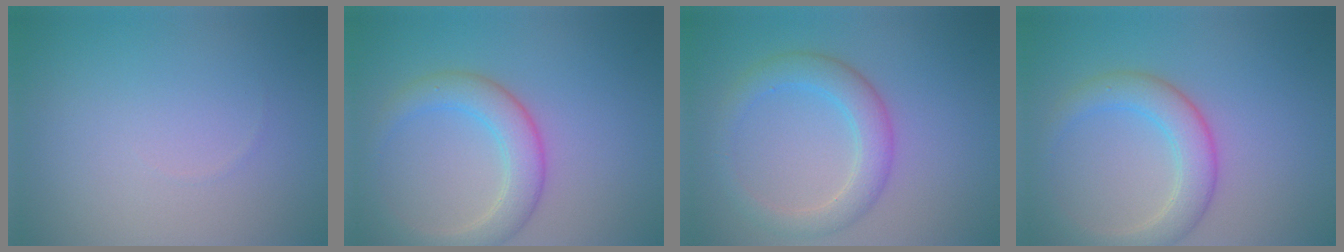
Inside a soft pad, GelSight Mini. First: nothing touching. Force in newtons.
{"total": 4.1, "press": 4.1, "slide": 0.2}
{"total": 3.7, "press": 3.7, "slide": 0.1}
{"total": 4.1, "press": 4.1, "slide": 0.2}